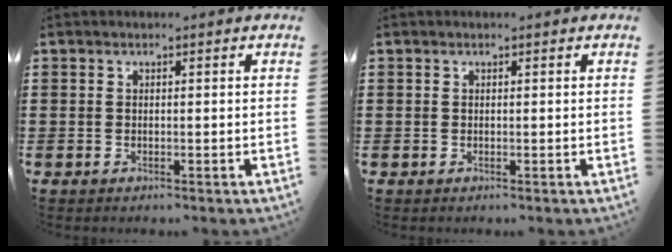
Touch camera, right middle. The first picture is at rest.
{"total": 0.0}